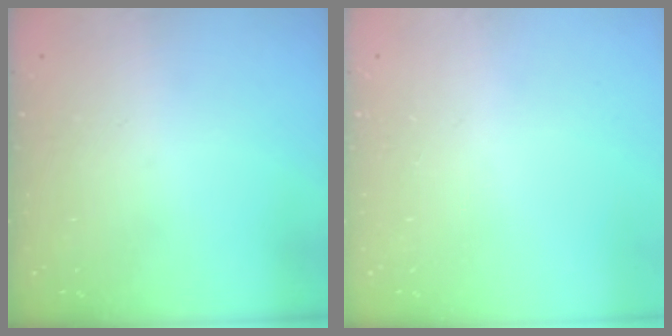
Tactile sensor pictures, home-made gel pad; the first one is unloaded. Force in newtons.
{"total": 0.0}